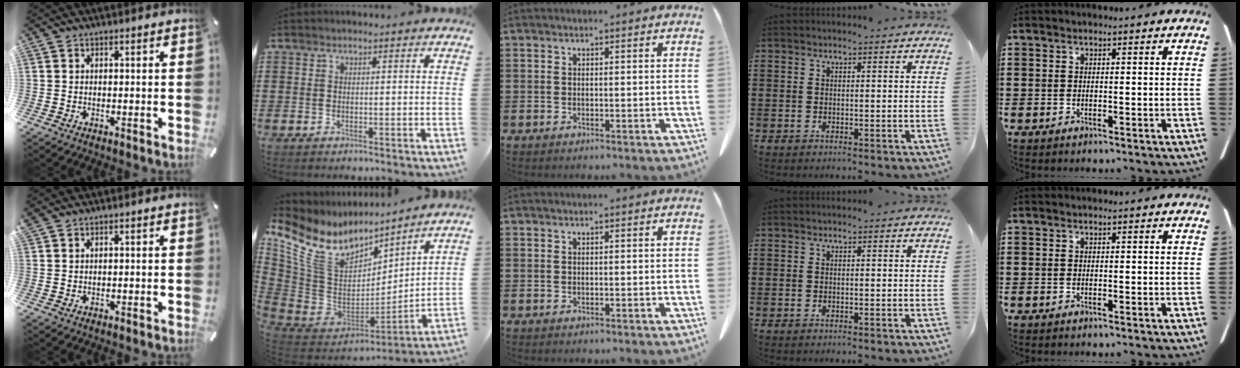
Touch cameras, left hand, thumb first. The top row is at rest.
{"thumb": {"total": 0.8, "force": [0.7, 0.3, 0.3], "torque": [-0.007, -0.002, 0.014]}, "index": {"total": 11.2, "force": [6.1, 7.3, 5.9], "torque": [-0.170, -0.036, 0.110]}}